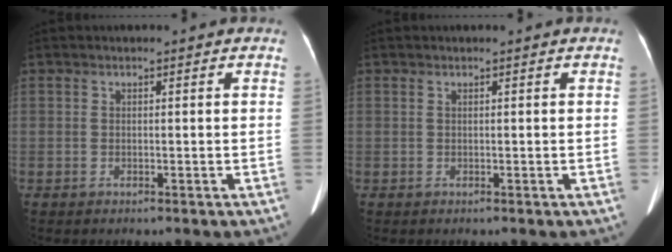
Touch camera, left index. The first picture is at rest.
{"total": 0.0}